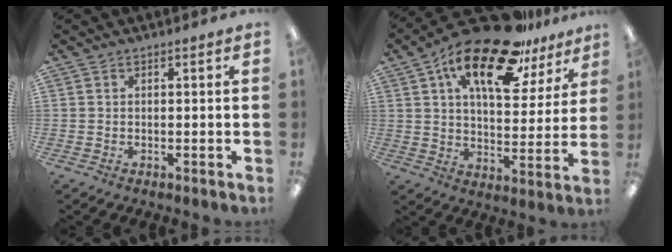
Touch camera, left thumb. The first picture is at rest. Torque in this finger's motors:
{"motor_torque": [0.57, 0.64, 1.67, -1.10, 0.29]}